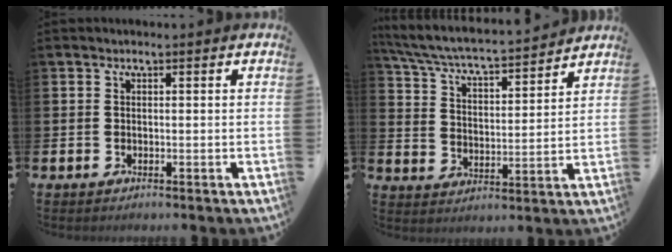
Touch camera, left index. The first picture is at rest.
{"total": 5.7, "force": [5.4, 0.5, 1.6], "torque": [-0.061, -0.046, 0.088]}